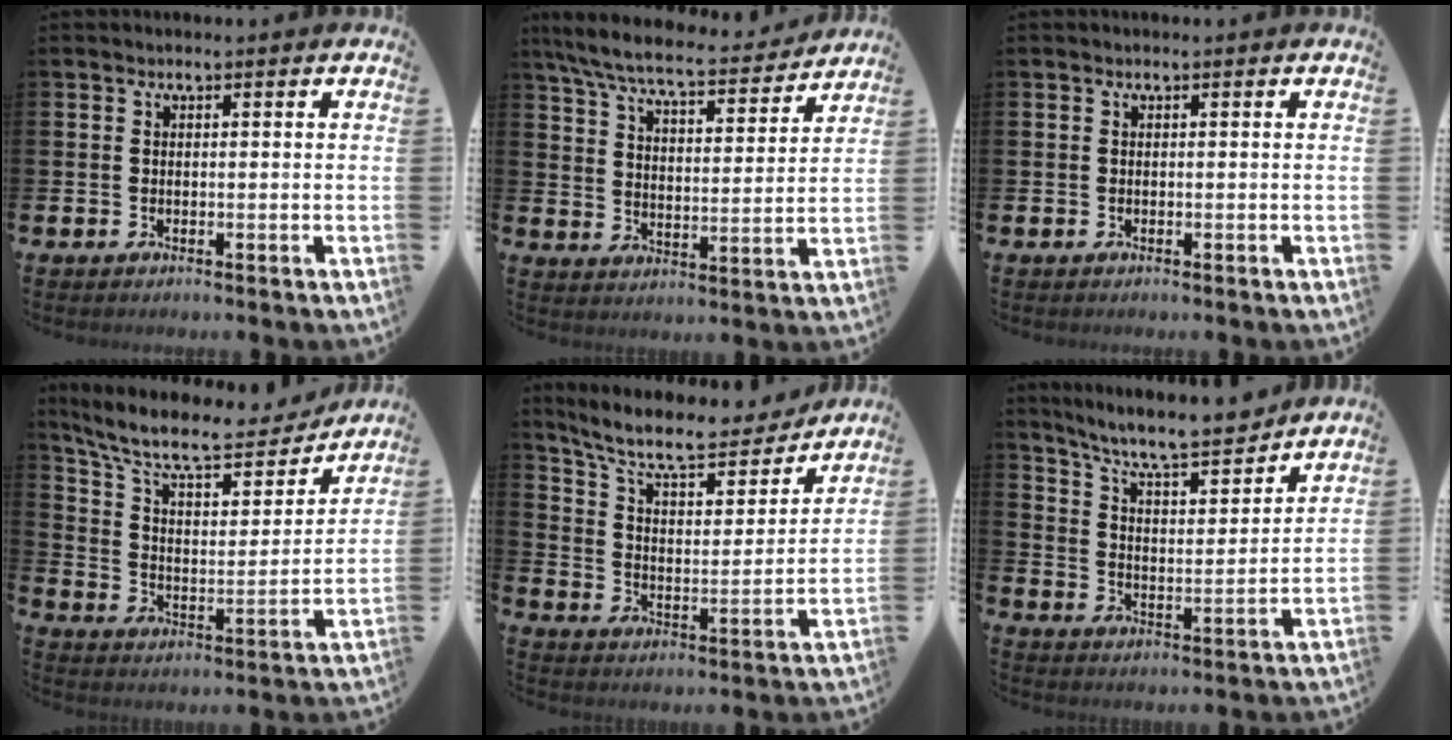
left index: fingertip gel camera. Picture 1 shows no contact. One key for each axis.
{"total": 8.0, "fx": 7.3, "fy": 1.0, "fz": 3.1, "tx": -0.095, "ty": -0.046, "tz": 0.126}
{"total": 0.0}
{"total": 11.3, "fx": 9.7, "fy": 3.2, "fz": 4.8, "tx": -0.124, "ty": -0.059, "tz": 0.166}
{"total": 9.7, "fx": 8.6, "fy": 2.4, "fz": 3.8, "tx": -0.110, "ty": -0.054, "tz": 0.147}
{"total": 8.5, "fx": 7.9, "fy": 0.9, "fz": 3.0, "tx": -0.087, "ty": -0.060, "tz": 0.136}